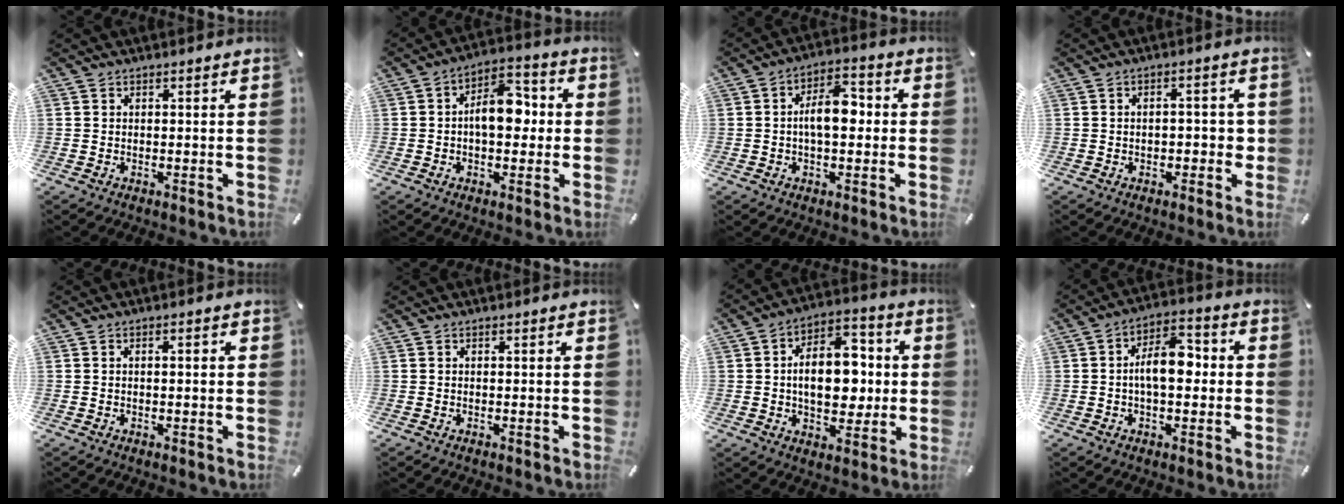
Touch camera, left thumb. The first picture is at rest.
{"total": 10.4, "force": [-0.1, 6.3, 8.4], "torque": [-0.109, 0.008, -0.004]}
{"total": 9.2, "force": [-0.1, 4.8, 7.8], "torque": [-0.123, 0.009, -0.007]}
{"total": 3.5, "force": [-0.8, 2.4, 2.4], "torque": [-0.036, 0.007, -0.019]}
{"total": 1.3, "force": [-0.1, 0.4, 1.2], "torque": [-0.022, 0.001, -0.002]}
{"total": 0.0}
{"total": 14.0, "force": [0.0, 9.3, 10.5], "torque": [-0.147, 0.008, 0.004]}
{"total": 9.6, "force": [-0.2, 5.2, 8.0], "torque": [-0.126, 0.009, -0.007]}